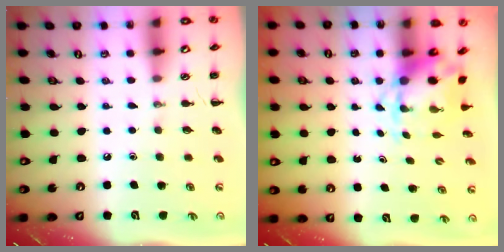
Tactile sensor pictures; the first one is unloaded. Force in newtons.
{"total": 4.3, "press": 4.2, "slide": 0.9}